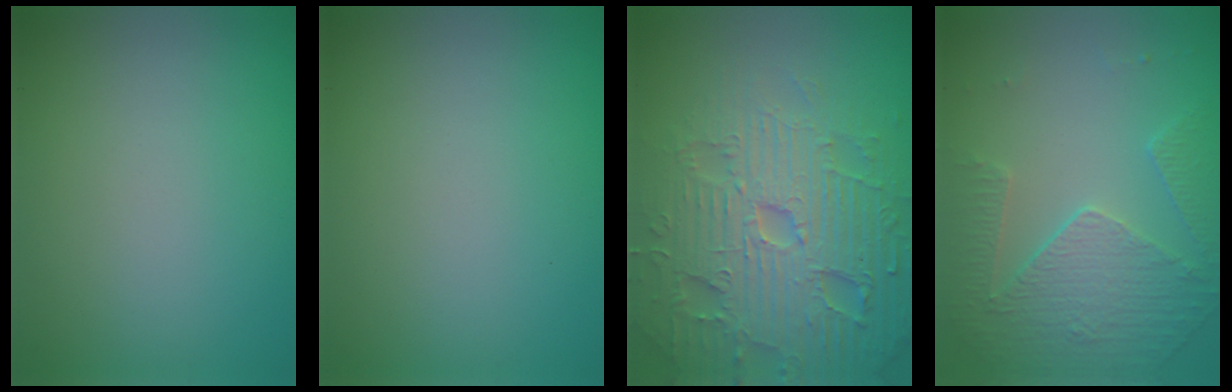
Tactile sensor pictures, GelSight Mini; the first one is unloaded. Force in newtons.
{"total": 0.0}
{"total": 7.6, "press": 7.4, "slide": 1.8}
{"total": 3.8, "press": 3.5, "slide": 1.6}